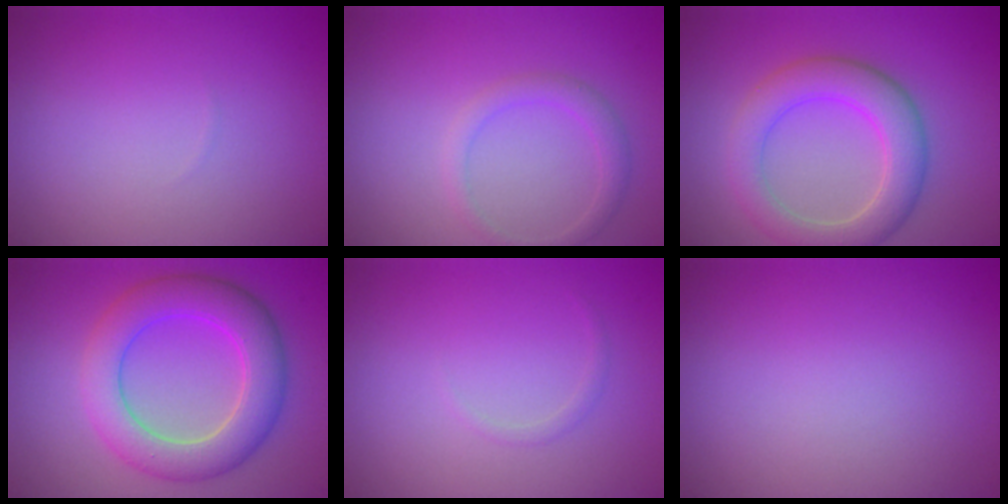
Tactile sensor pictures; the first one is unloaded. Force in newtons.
{"total": 1.8, "press": 1.8, "slide": 0.1}
{"total": 5.3, "press": 5.3, "slide": 0.3}
{"total": 6.5, "press": 6.5, "slide": 0.1}
{"total": 0.6, "press": 0.6, "slide": 0.0}
{"total": 0.0}